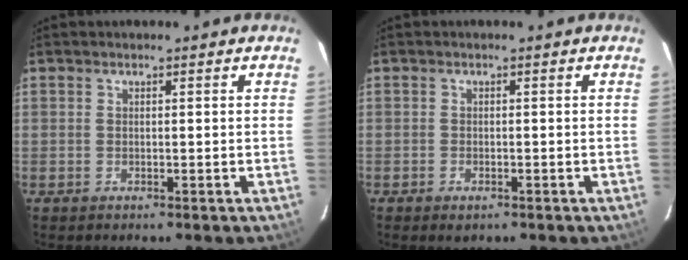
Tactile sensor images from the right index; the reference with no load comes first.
{"total": 1.8, "force": [-1.1, 1.1, 0.9], "torque": [-0.018, -0.004, -0.019]}